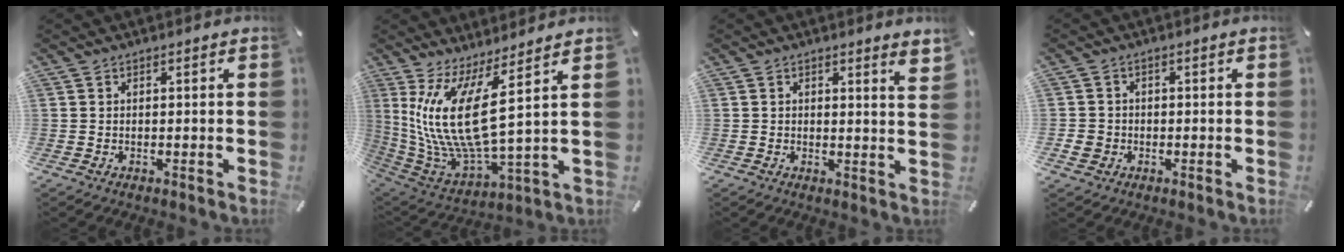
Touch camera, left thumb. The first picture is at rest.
{"total": 16.6, "force": [4.9, 4.8, 15.1], "torque": [-0.341, -0.038, 0.078]}
{"total": 2.4, "force": [1.4, 0.3, 1.9], "torque": [-0.025, -0.006, 0.021]}
{"total": 3.4, "force": [-1.0, 3.1, 0.9], "torque": [-0.014, 0.004, -0.018]}